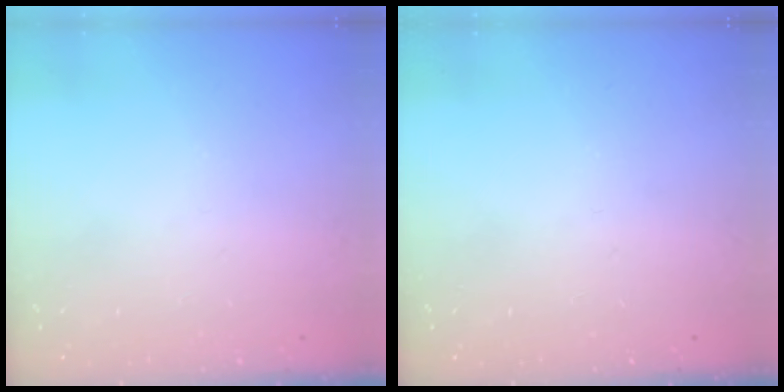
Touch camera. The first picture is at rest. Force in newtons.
{"total": 0.0}